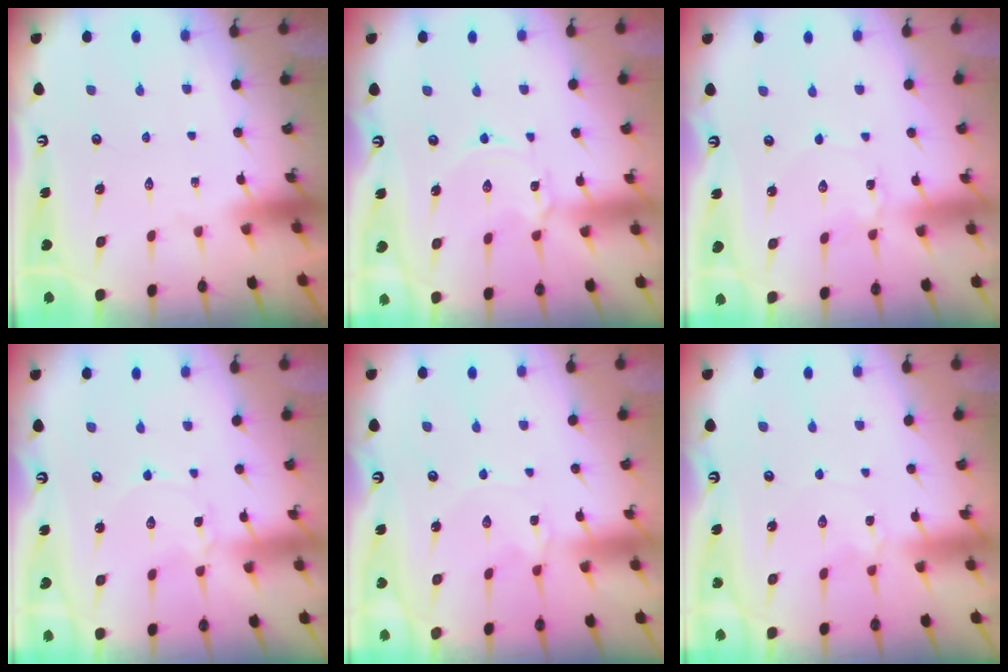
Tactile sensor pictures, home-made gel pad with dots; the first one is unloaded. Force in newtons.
{"total": 1.9, "press": 1.9, "slide": 0.2}
{"total": 0.9, "press": 0.9, "slide": 0.1}
{"total": 0.9, "press": 0.9, "slide": 0.0}
{"total": 1.3, "press": 1.3, "slide": 0.3}
{"total": 1.0, "press": 1.0, "slide": 0.2}